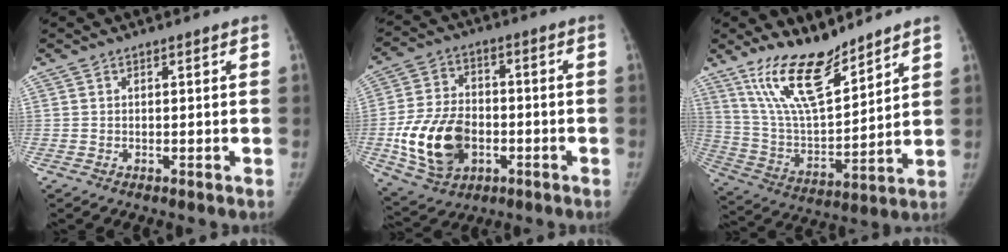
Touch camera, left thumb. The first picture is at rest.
{"total": 15.7, "force": [-3.9, 10.8, 10.7], "torque": [-0.182, 0.011, -0.063]}
{"total": 16.1, "force": [12.1, 5.0, 9.4], "torque": [-0.144, -0.072, 0.237]}